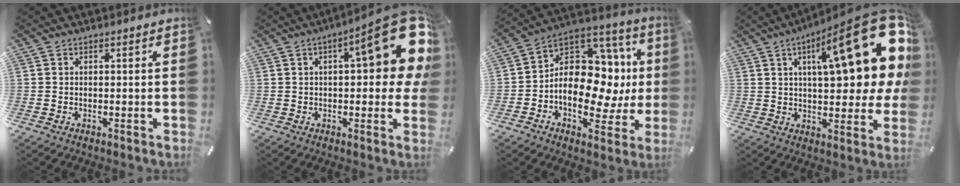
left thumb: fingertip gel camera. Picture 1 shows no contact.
{"total": 21.4, "force": [7.3, 7.5, 18.8], "torque": [-0.234, -0.047, 0.114]}
{"total": 17.0, "force": [-0.7, 12.2, 11.8], "torque": [-0.186, -0.022, -0.010]}
{"total": 29.4, "force": [11.3, 9.7, 25.3], "torque": [-0.361, -0.065, 0.182]}